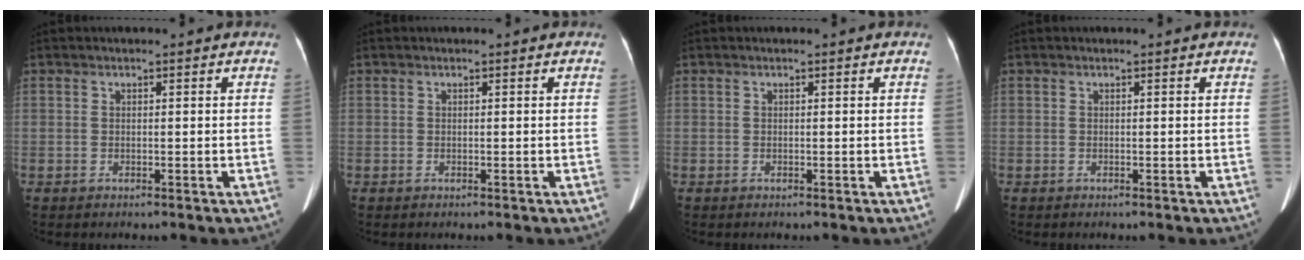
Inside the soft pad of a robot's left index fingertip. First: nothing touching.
{"total": 0.0}
{"total": 0.0}
{"total": 0.0}